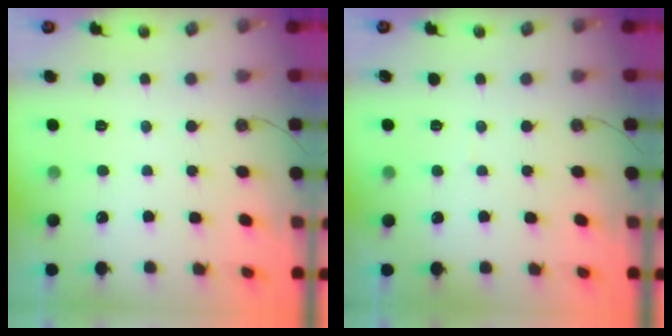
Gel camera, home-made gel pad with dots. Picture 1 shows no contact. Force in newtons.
{"total": 1.9, "press": 1.9, "slide": 0.2}